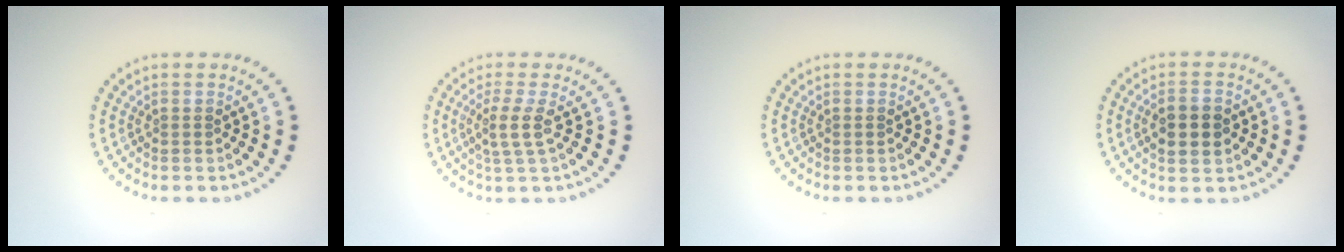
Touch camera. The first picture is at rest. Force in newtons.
{"total": 2.3, "press": 1.7, "slide": 1.5}
{"total": 0.0}
{"total": 2.9, "press": 2.9, "slide": 0.2}